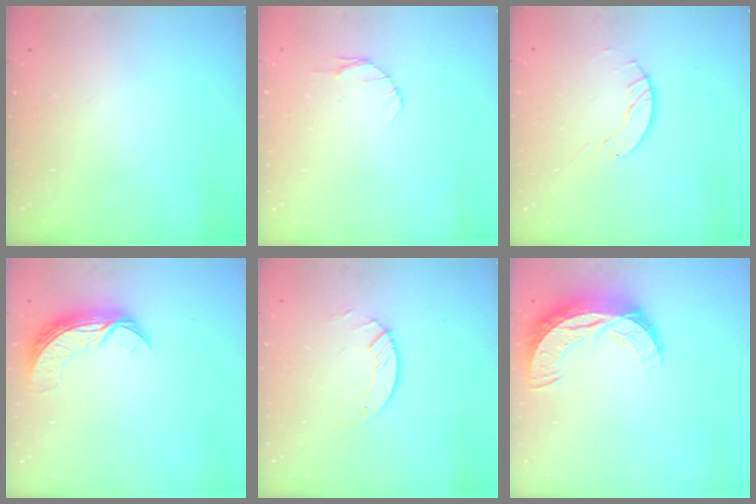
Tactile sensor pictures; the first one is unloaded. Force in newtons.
{"total": 4.0, "press": 4.0, "slide": 0.6}
{"total": 3.9, "press": 3.9, "slide": 0.4}
{"total": 7.7, "press": 7.6, "slide": 0.7}
{"total": 3.9, "press": 3.9, "slide": 0.4}
{"total": 11.1, "press": 11.1, "slide": 0.7}